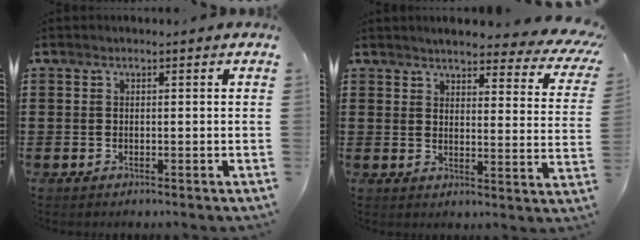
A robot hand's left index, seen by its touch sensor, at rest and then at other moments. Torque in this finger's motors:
{"motor_torque": [2.14, 0.00, 0.18, -0.04]}